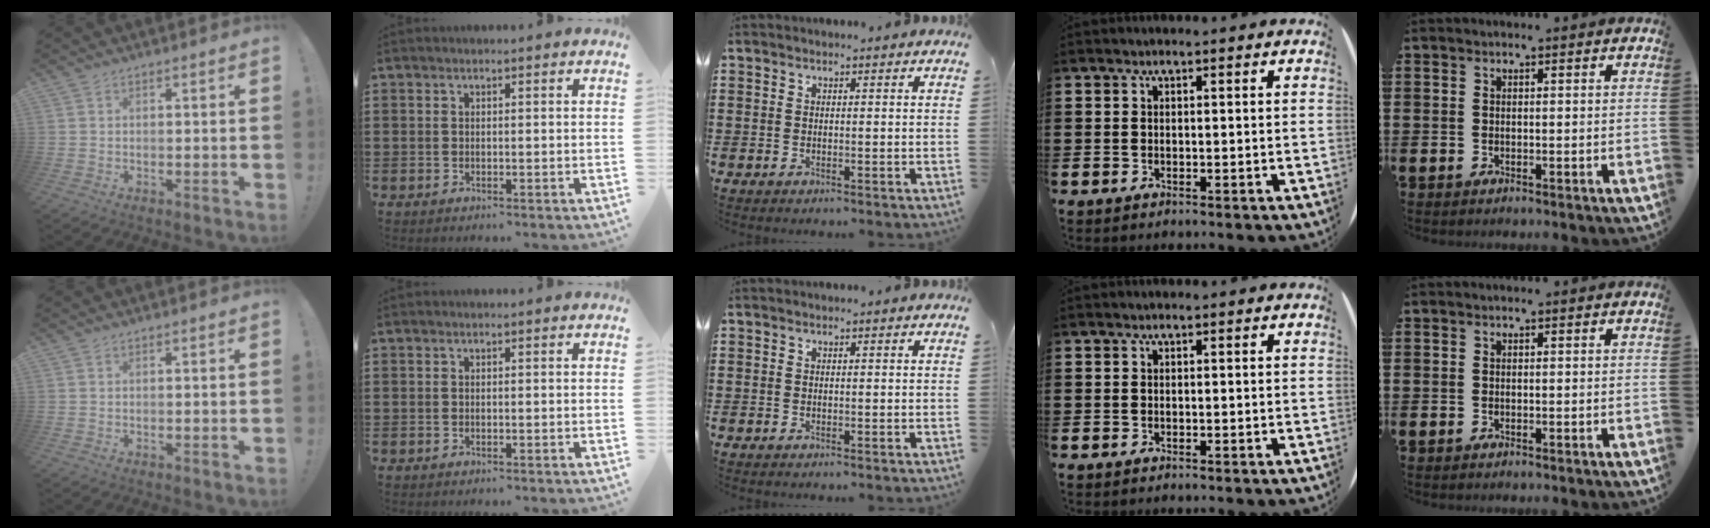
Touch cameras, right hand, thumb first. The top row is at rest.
{}